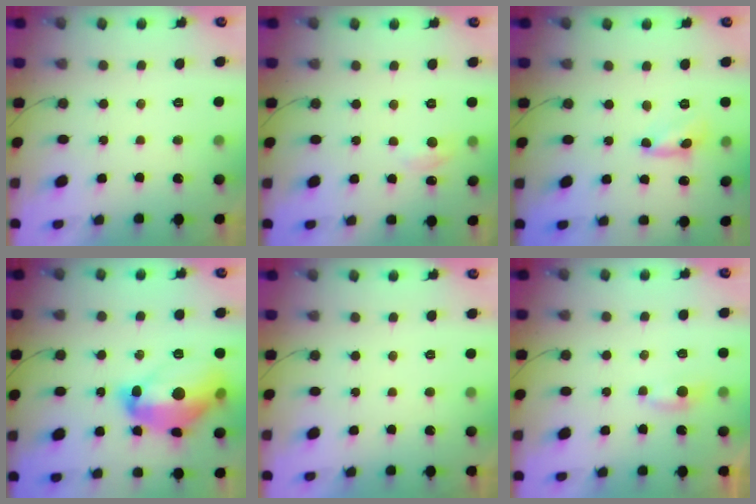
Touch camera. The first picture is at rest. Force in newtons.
{"total": 6.5, "press": 6.4, "slide": 0.7}
{"total": 2.7, "press": 2.7, "slide": 0.1}
{"total": 16.6, "press": 16.4, "slide": 2.0}
{"total": 0.0}
{"total": 3.4, "press": 3.4, "slide": 0.5}